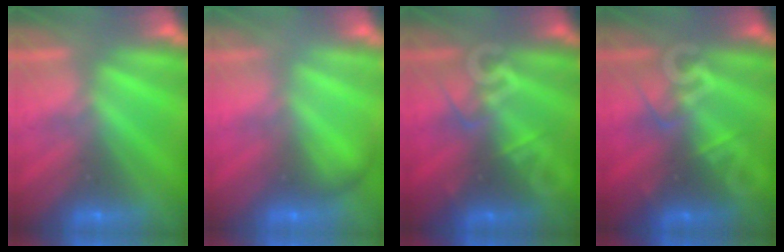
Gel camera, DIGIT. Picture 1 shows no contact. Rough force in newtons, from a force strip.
{"total": 1.8}
{"total": 2.8}
{"total": 2.8}